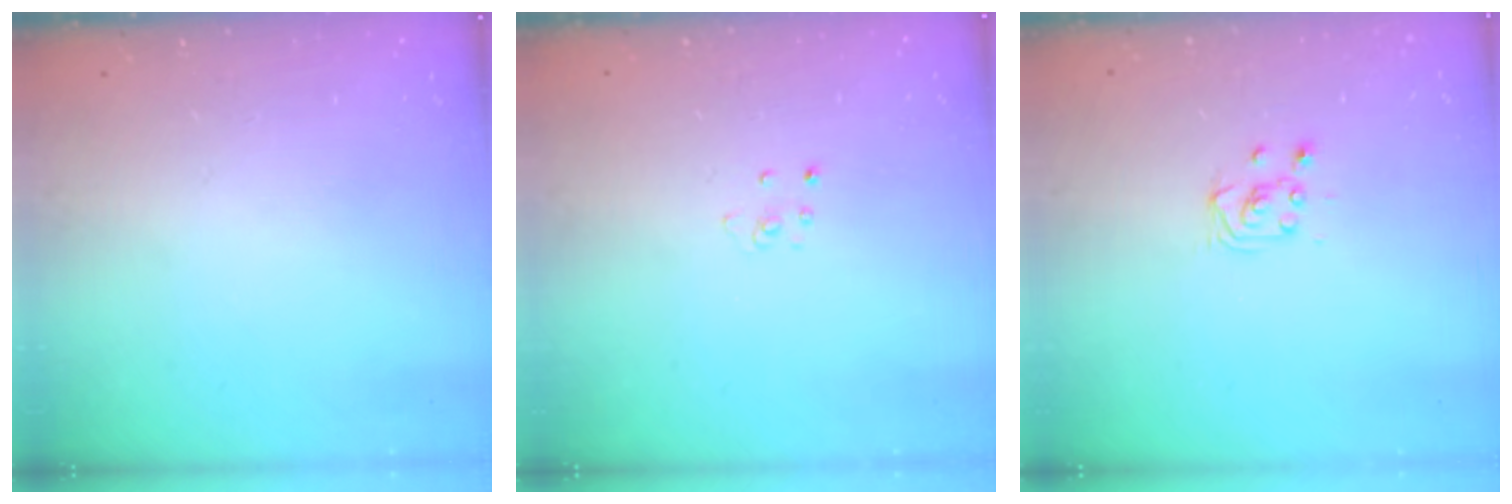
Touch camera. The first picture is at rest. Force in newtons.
{"total": 2.3, "press": 2.3, "slide": 0.2}
{"total": 3.4, "press": 3.4, "slide": 0.4}